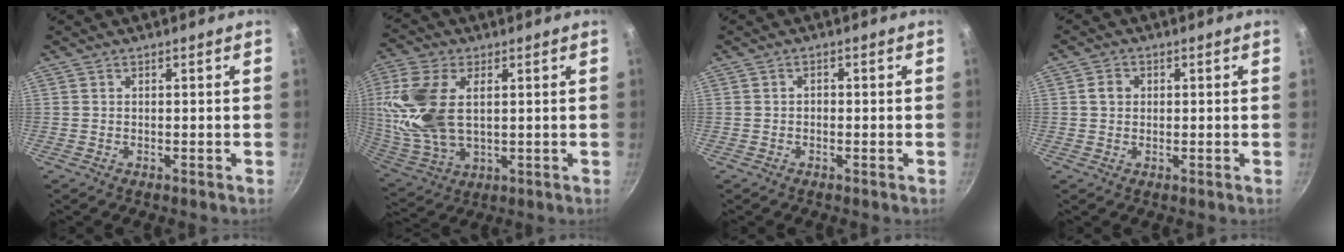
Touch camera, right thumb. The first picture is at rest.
{"total": 17.3, "force": [2.5, 9.9, 14.0], "torque": [-0.319, -0.005, 0.055]}
{"total": 0.9, "force": [-0.2, 0.7, 0.5], "torque": [0.000, 0.005, -0.007]}
{"total": 2.7, "force": [0.4, 2.4, 1.3], "torque": [-0.015, 0.005, 0.005]}